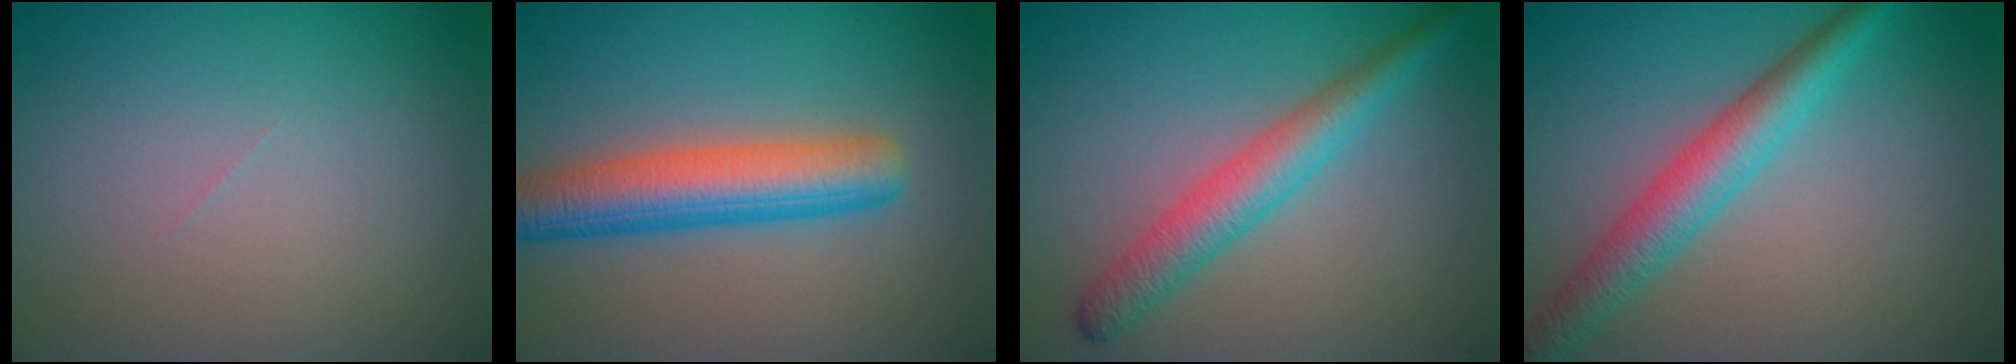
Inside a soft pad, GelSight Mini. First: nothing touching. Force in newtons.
{"total": 5.8, "press": 5.8, "slide": 0.2}
{"total": 3.9, "press": 3.9, "slide": 0.1}
{"total": 4.3, "press": 4.3, "slide": 0.1}